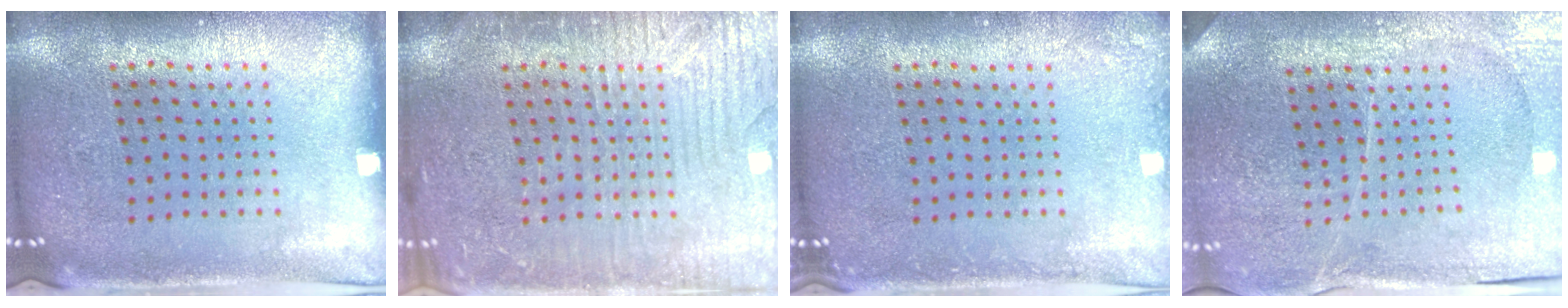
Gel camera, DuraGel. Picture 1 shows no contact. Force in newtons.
{"total": 5.1, "press": 5.1, "slide": 0.7}
{"total": 1.2, "press": 1.2, "slide": 0.2}
{"total": 3.8, "press": 3.5, "slide": 1.5}